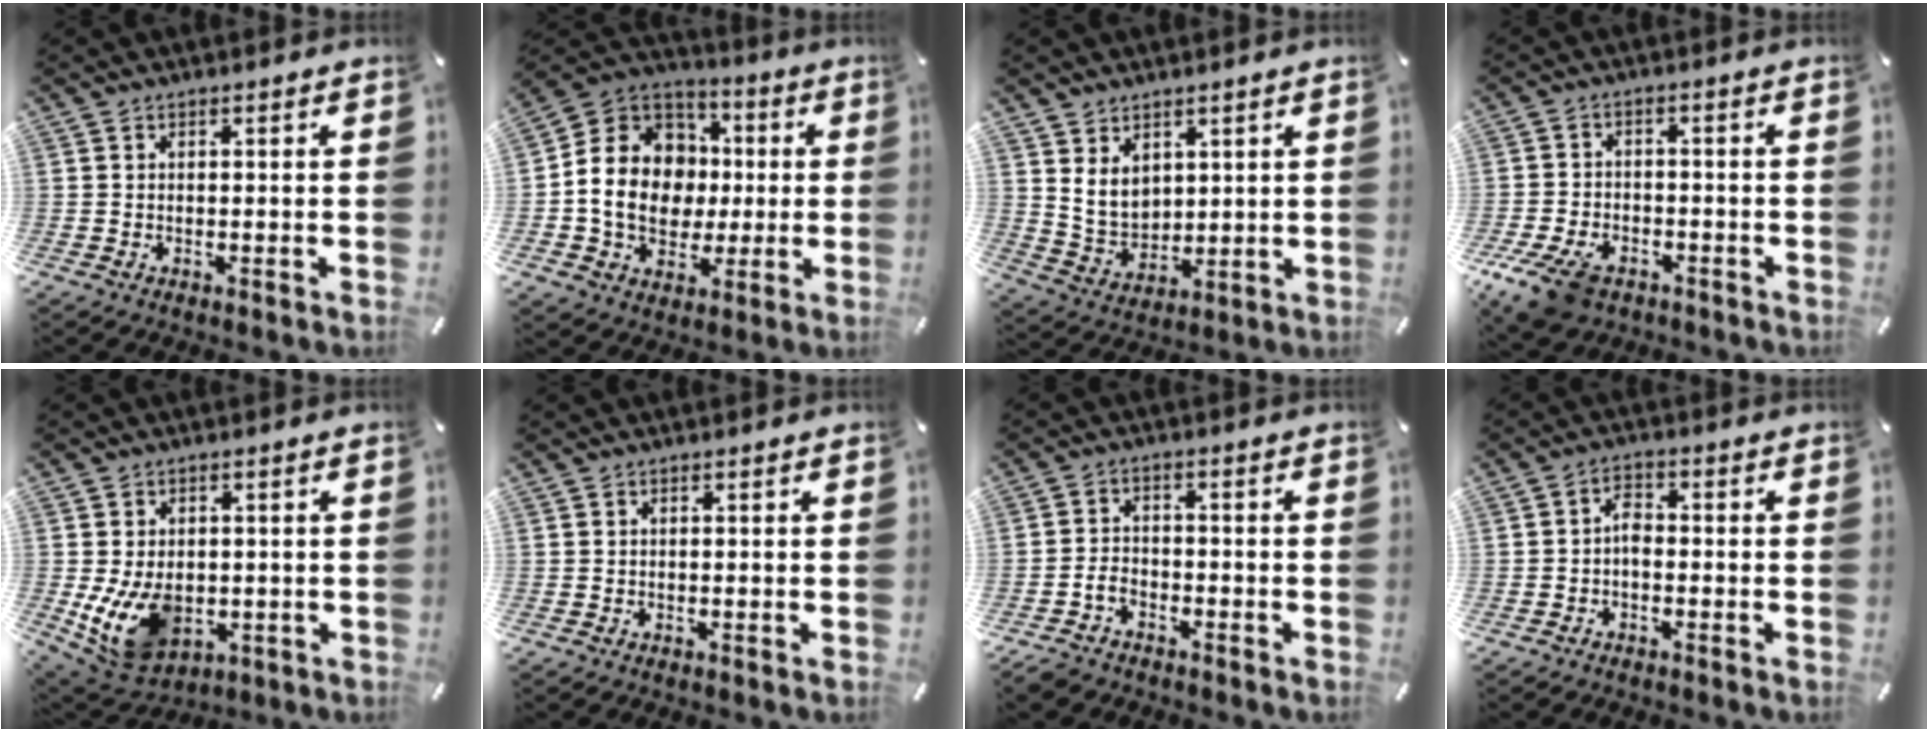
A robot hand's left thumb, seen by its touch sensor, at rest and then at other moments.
{"total": 15.7, "force": [-1.5, 14.0, 7.0], "torque": [-0.143, 0.017, -0.020]}
{"total": 7.2, "force": [3.9, 5.7, 2.1], "torque": [-0.054, -0.024, 0.073]}
{"total": 9.1, "force": [-5.4, 5.4, 4.9], "torque": [-0.112, 0.020, -0.099]}
{"total": 10.9, "force": [-1.9, 8.1, 7.2], "torque": [-0.140, -0.003, -0.029]}
{"total": 0.0}
{"total": 4.2, "force": [-2.8, 2.6, 1.7], "torque": [-0.041, 0.012, -0.056]}
{"total": 3.5, "force": [-1.1, 2.1, 2.6], "torque": [-0.061, 0.006, -0.024]}